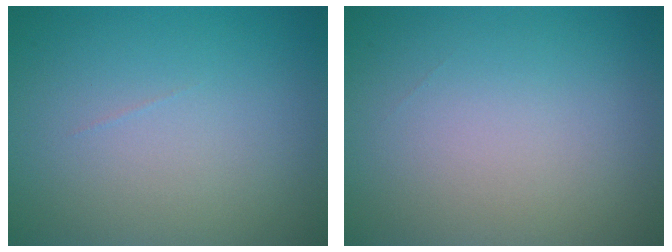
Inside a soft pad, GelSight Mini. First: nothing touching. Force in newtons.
{"total": 0.0}